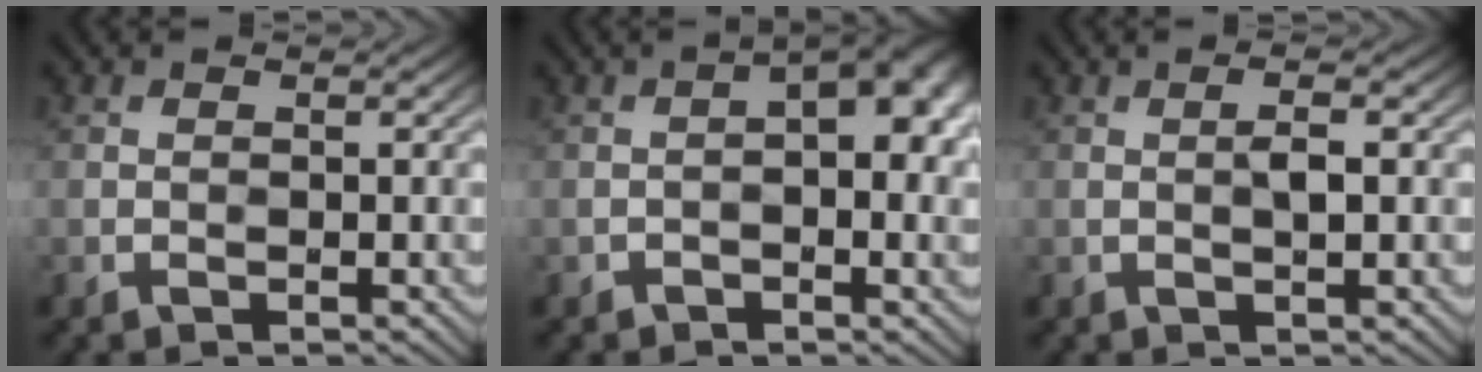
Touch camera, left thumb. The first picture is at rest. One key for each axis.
{"total": 5.7, "fx": 0.1, "fy": 2.0, "fz": 5.3, "tx": -0.076, "ty": 0.008, "tz": 0.006}
{"total": 1.8, "fx": 1.0, "fy": -0.1, "fz": 1.5, "tx": -0.026, "ty": 0.011, "tz": 0.010}